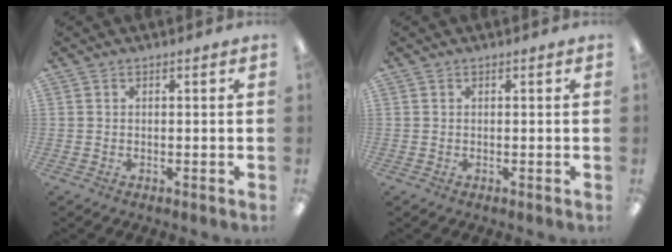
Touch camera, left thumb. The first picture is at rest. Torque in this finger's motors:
{"motor_torque": [-0.13, -0.17, 0.24, -0.02, 0.01]}